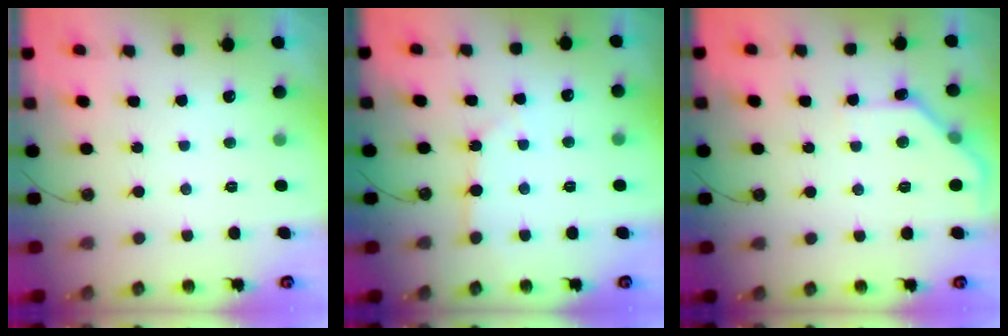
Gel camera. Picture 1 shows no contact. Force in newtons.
{"total": 3.5, "press": 3.5, "slide": 0.4}
{"total": 8.9, "press": 8.9, "slide": 1.0}